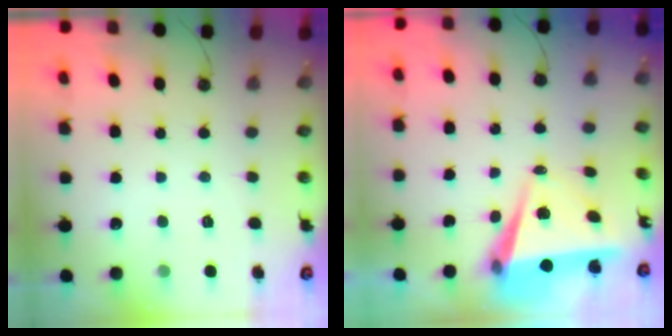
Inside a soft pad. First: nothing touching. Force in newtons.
{"total": 6.4, "press": 4.6, "slide": 4.4}